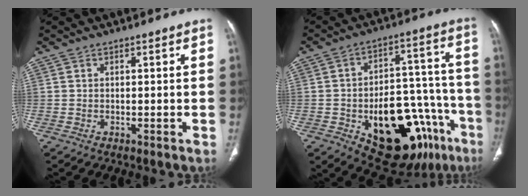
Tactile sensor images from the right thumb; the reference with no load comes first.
{"total": 25.1, "force": [-11.2, 13.0, 18.3], "torque": [-0.186, 0.070, -0.142]}